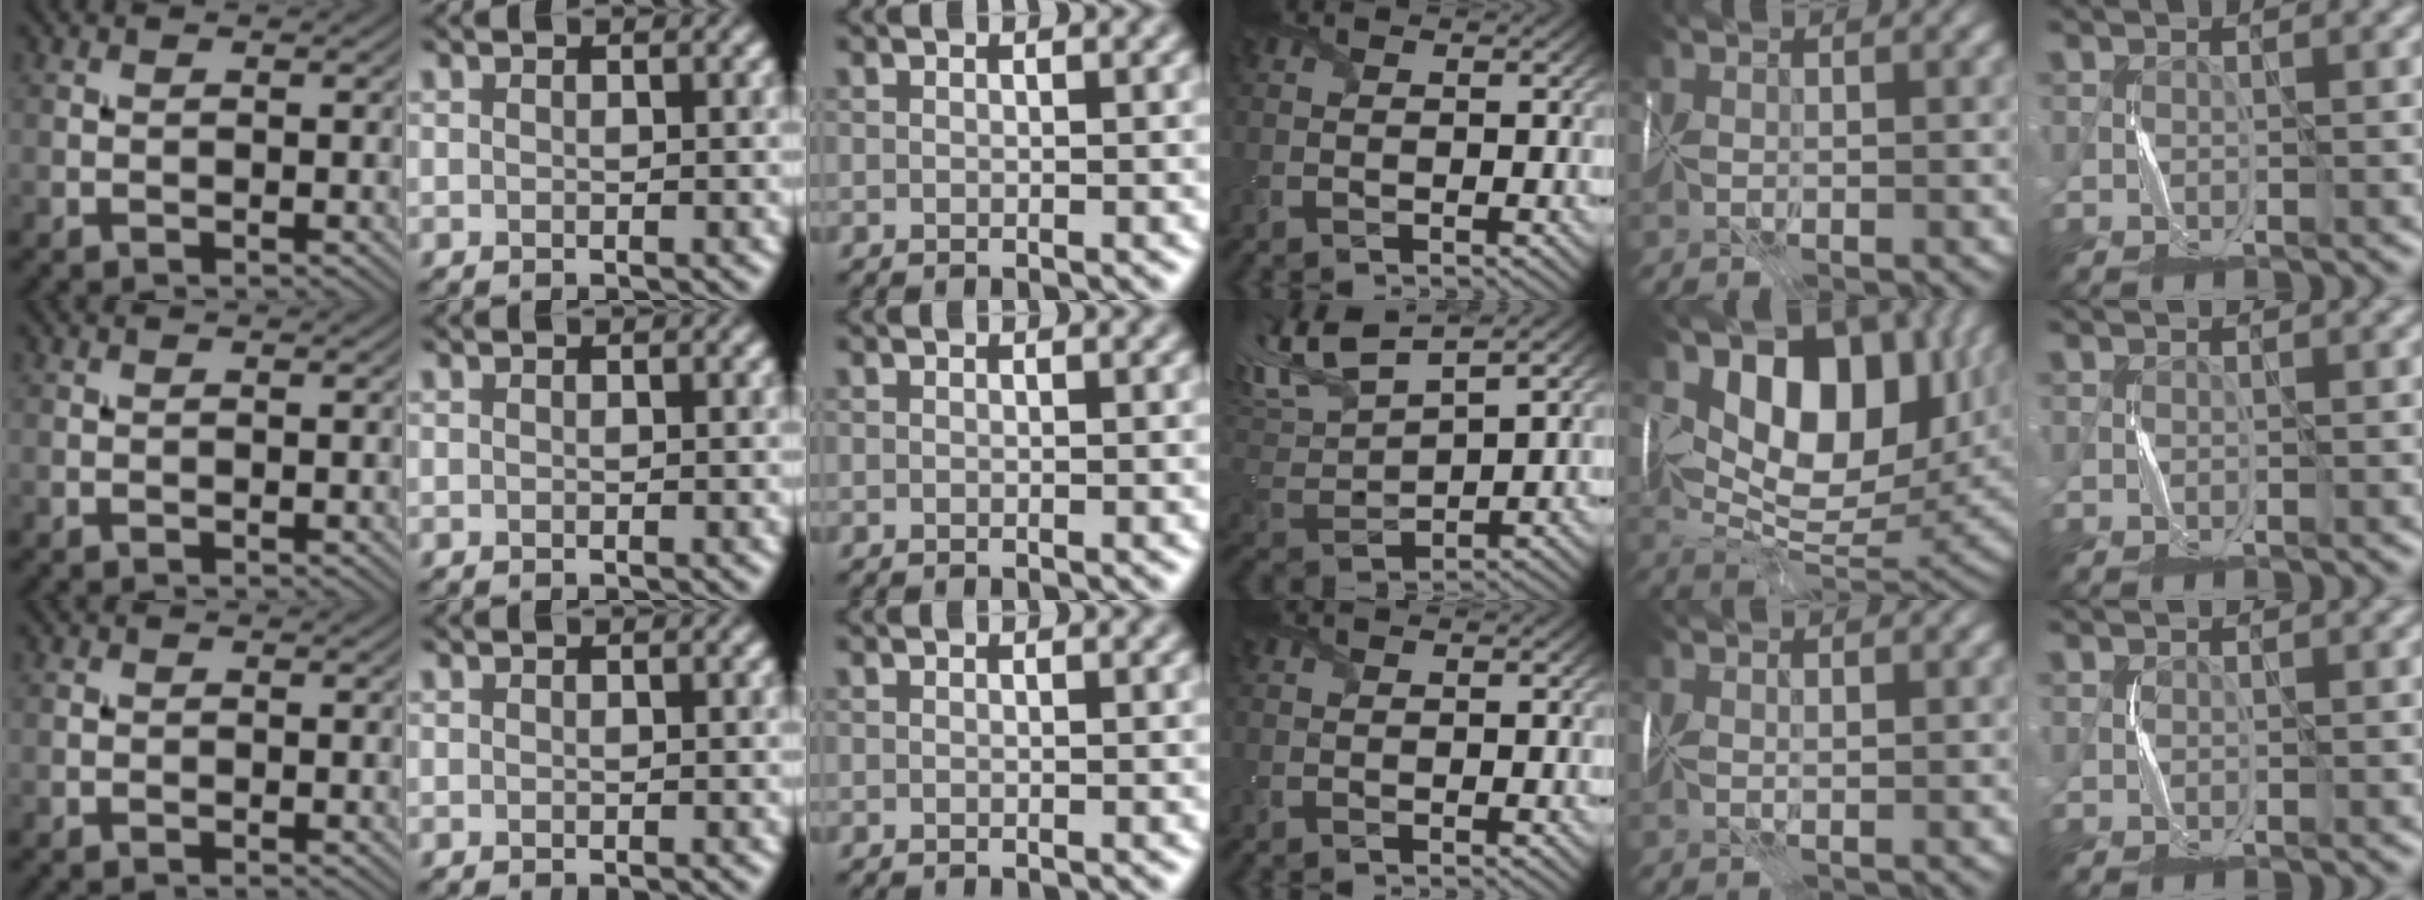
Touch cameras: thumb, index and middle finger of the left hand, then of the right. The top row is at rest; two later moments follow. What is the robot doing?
{"motion": "fold", "object": "handkerchief"}